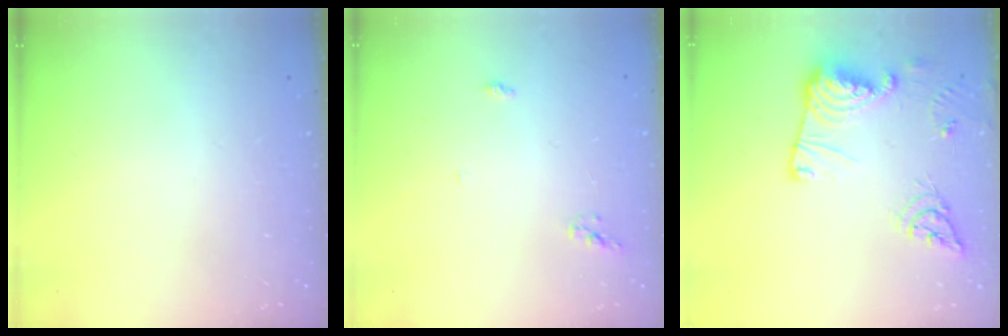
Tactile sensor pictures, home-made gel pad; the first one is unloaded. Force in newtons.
{"total": 3.7, "press": 3.7, "slide": 0.1}
{"total": 17.7, "press": 17.6, "slide": 1.8}